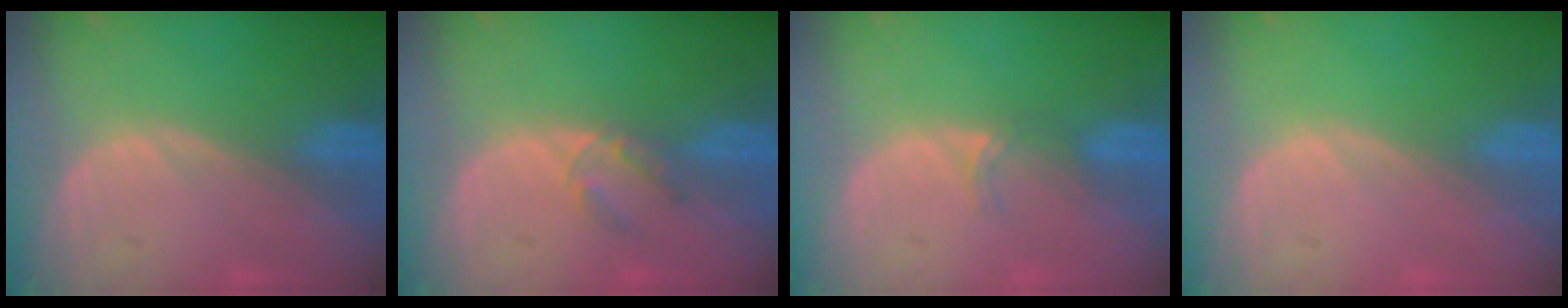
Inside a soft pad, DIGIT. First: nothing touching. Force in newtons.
{"total": 2.7, "press": 2.5, "slide": 1.0}
{"total": 1.9, "press": 1.5, "slide": 1.2}
{"total": 0.0}